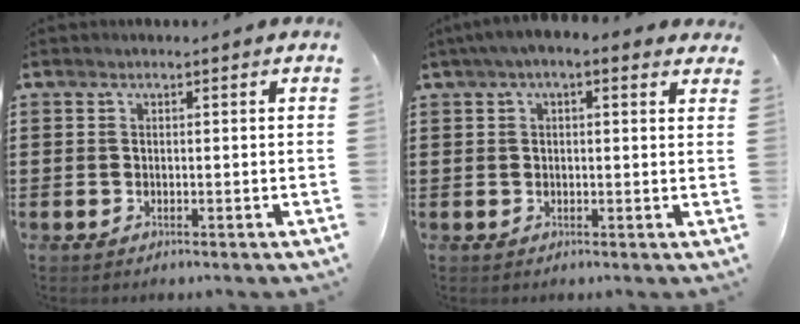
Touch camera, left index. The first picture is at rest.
{"total": 2.8, "force": [1.4, 0.9, 2.3], "torque": [-0.046, 0.007, 0.025]}